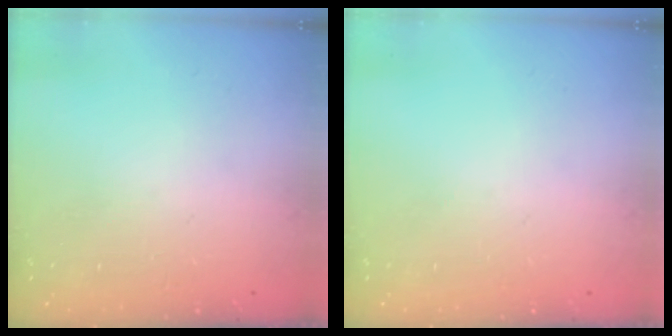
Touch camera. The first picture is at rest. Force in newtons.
{"total": 0.0}